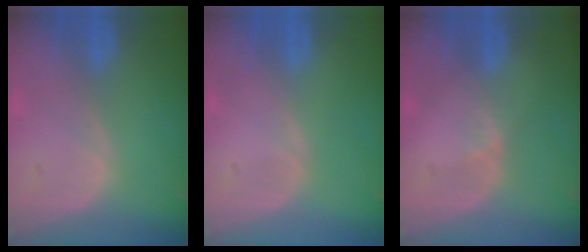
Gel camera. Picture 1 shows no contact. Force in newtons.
{"total": 0.0}
{"total": 1.8, "press": 1.2, "slide": 1.3}